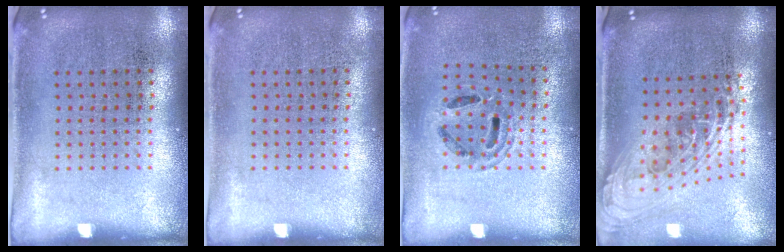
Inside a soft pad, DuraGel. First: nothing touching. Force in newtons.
{"total": 0.0}
{"total": 1.0, "press": 1.0, "slide": 0.1}
{"total": 2.2, "press": 1.6, "slide": 1.5}